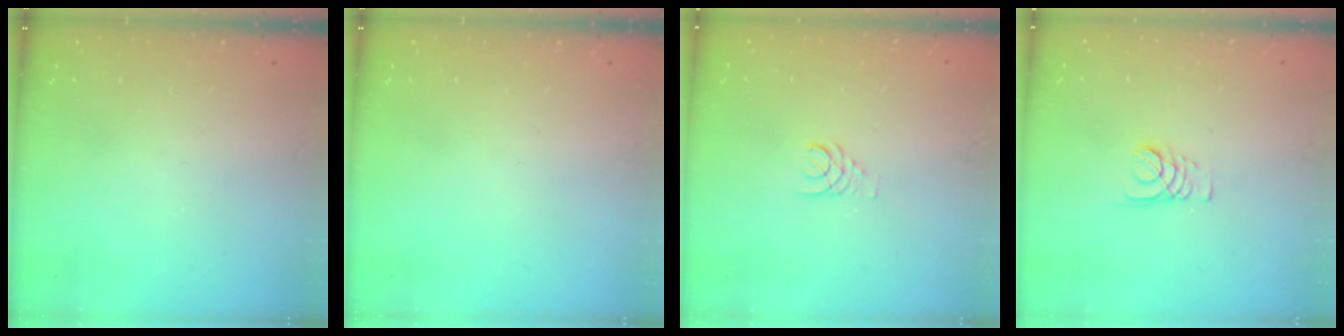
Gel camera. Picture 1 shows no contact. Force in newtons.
{"total": 0.0}
{"total": 1.7, "press": 1.7, "slide": 0.2}
{"total": 3.4, "press": 3.4, "slide": 0.5}